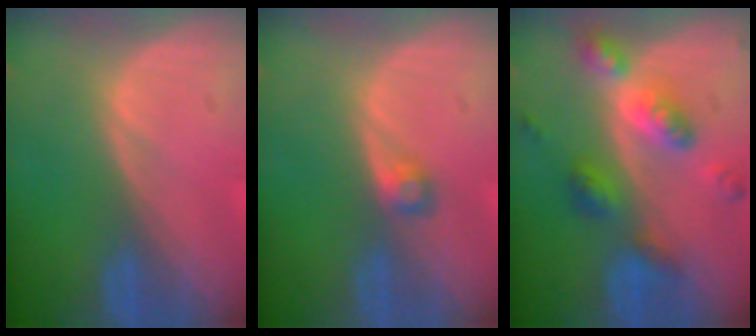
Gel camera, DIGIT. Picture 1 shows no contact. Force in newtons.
{"total": 1.8, "press": 1.7, "slide": 0.3}
{"total": 7.4, "press": 7.4, "slide": 0.5}